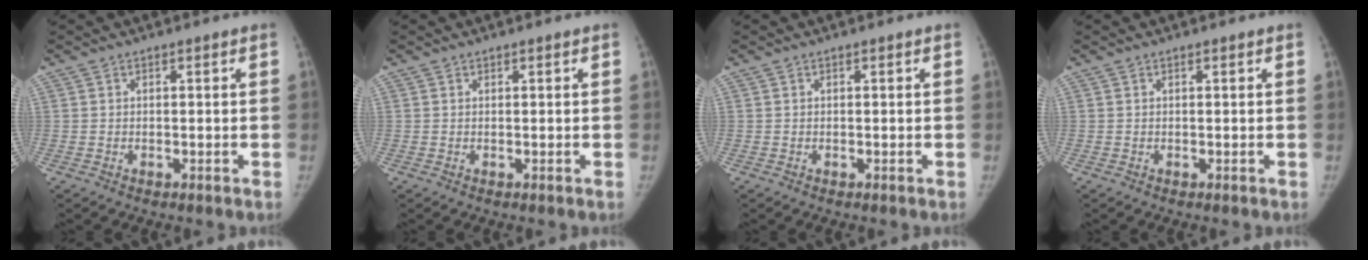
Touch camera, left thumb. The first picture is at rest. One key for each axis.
{"total": 0.0}
{"total": 0.0}
{"total": 0.0}